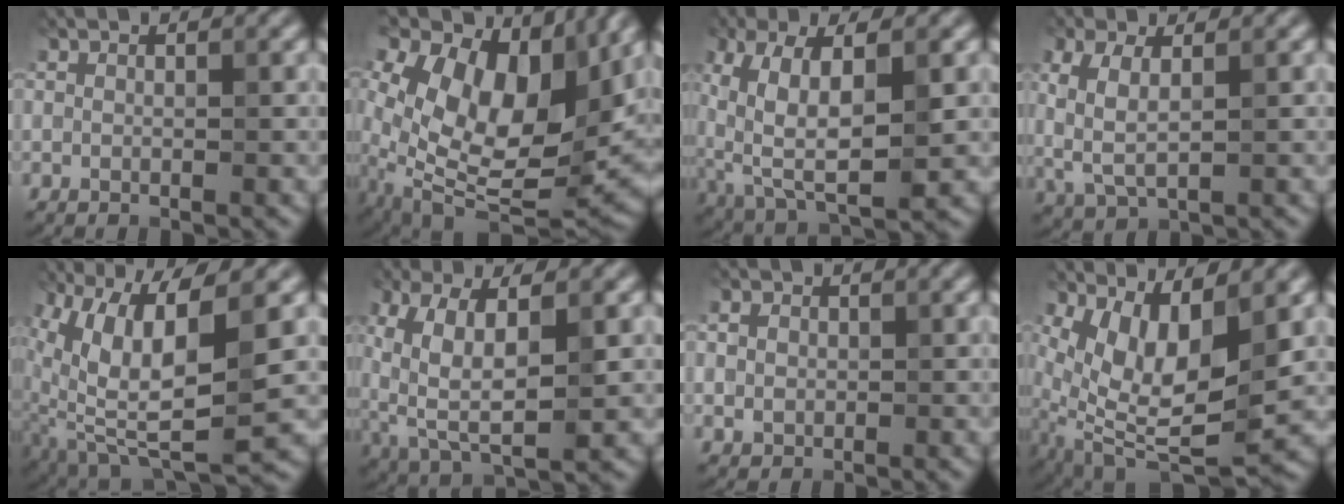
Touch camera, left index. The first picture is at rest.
{"total": 14.9, "force": [4.3, 8.8, 11.2], "torque": [-0.233, 0.004, 0.093]}
{"total": 8.7, "force": [0.6, 3.8, 7.8], "torque": [-0.158, -0.003, 0.017]}
{"total": 3.3, "force": [0.5, 1.4, 2.9], "torque": [-0.080, -0.004, 0.022]}
{"total": 10.5, "force": [1.1, 3.9, 9.7], "torque": [-0.193, -0.021, 0.038]}
{"total": 7.5, "force": [0.5, 3.3, 6.7], "torque": [-0.141, -0.002, 0.018]}
{"total": 1.0, "force": [0.0, 1.0, 0.1], "torque": [-0.007, -0.002, 0.010]}
{"total": 7.9, "force": [1.2, 3.3, 7.1], "torque": [-0.159, -0.018, 0.035]}